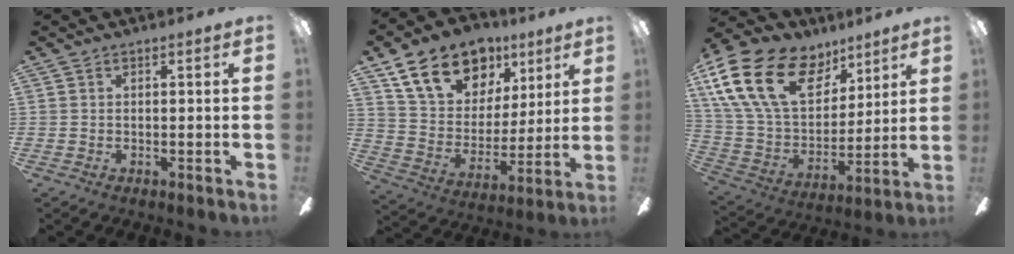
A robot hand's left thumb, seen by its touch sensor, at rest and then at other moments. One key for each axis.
{"total": 19.0, "fx": 12.0, "fy": 12.2, "fz": 8.2, "tx": -0.146, "ty": -0.057, "tz": 0.223}
{"total": 24.7, "fx": 12.3, "fy": 15.0, "fz": 15.2, "tx": -0.305, "ty": -0.051, "tz": 0.222}